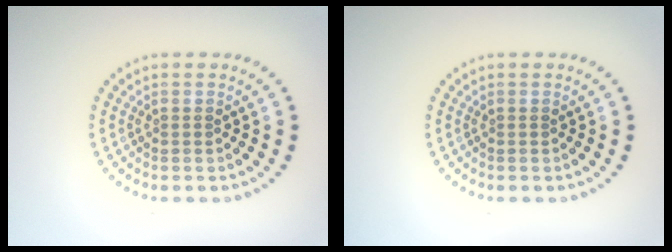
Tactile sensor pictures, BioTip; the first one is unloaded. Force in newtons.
{"total": 0.0}